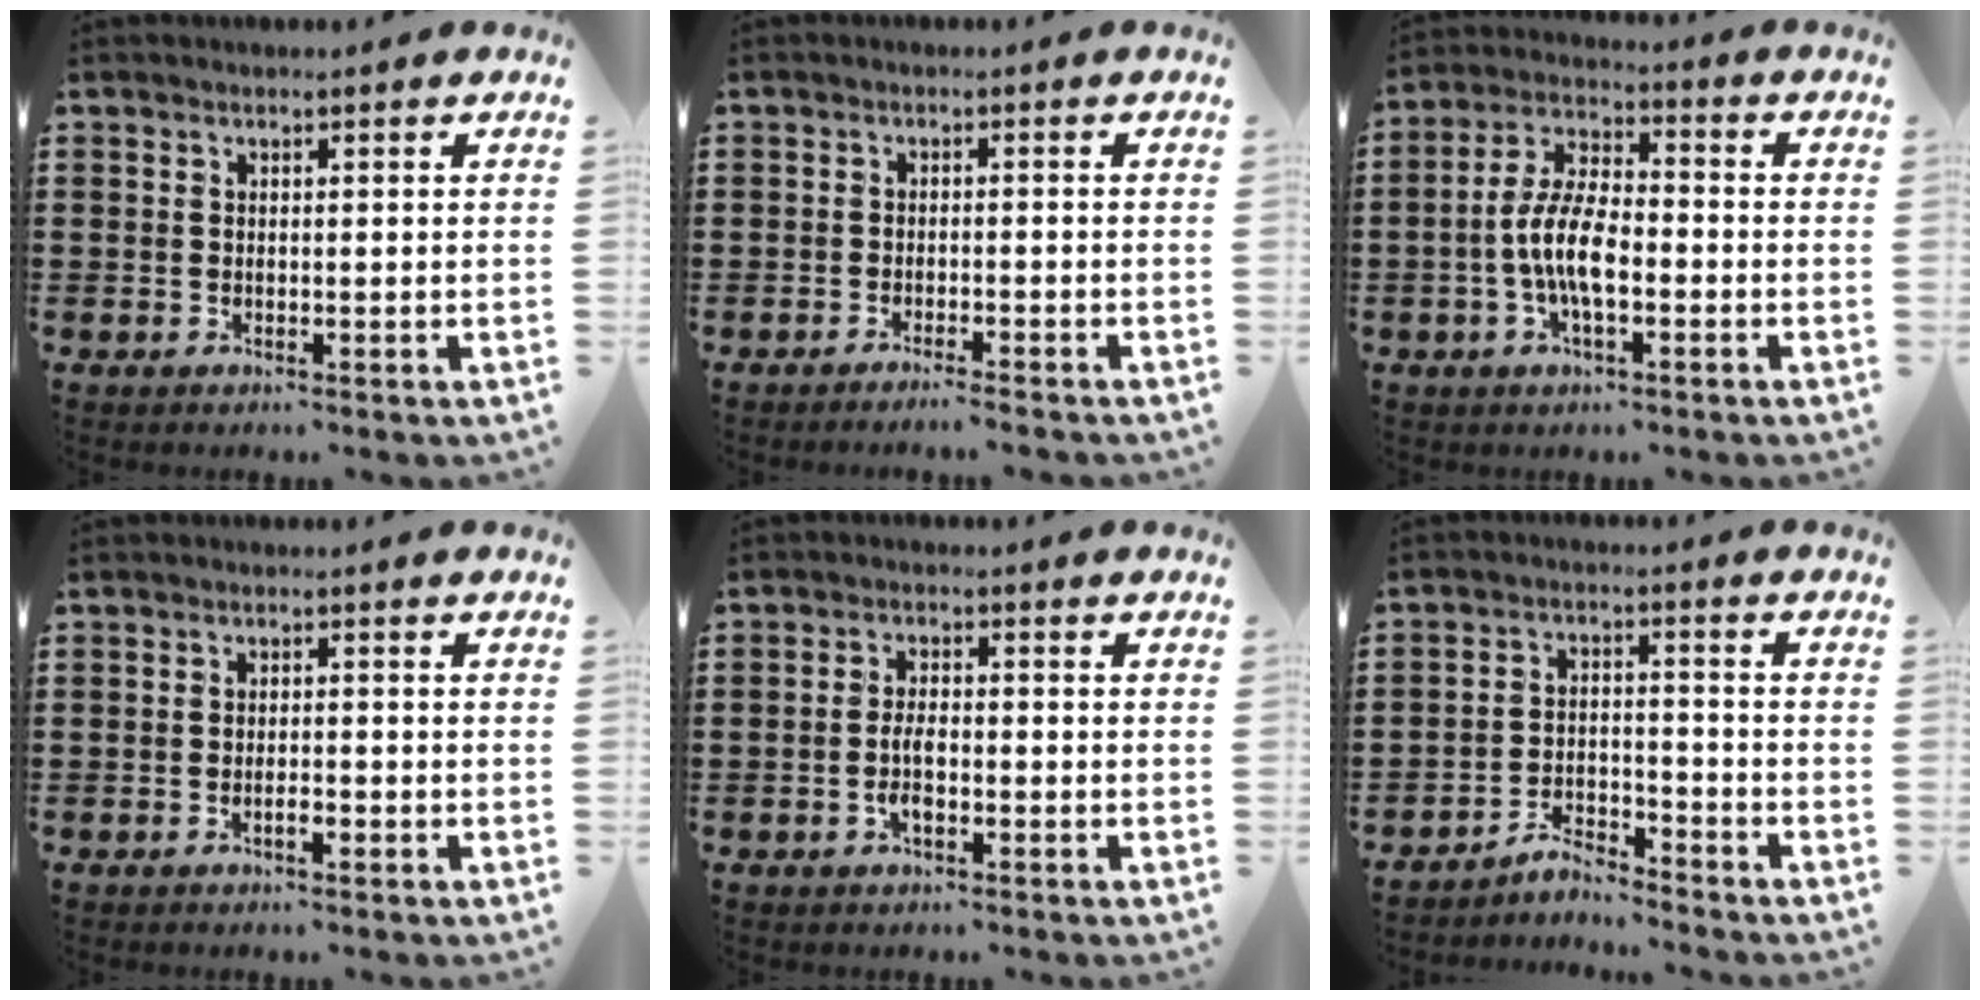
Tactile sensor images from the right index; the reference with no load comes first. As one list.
[{"total": 1.8, "force": [-1.7, -0.5, 0.6], "torque": [-0.010, -0.002, -0.031]}, {"total": 8.4, "force": [-2.2, 3.3, 7.3], "torque": [-0.166, -0.004, -0.048]}, {"total": 1.8, "force": [-0.9, 0.6, 1.4], "torque": [-0.026, 0.003, -0.017]}, {"total": 3.7, "force": [-1.2, 1.1, 3.3], "torque": [-0.082, -0.007, -0.027]}, {"total": 4.3, "force": [-4.2, 0.3, 0.7], "torque": [-0.017, 0.005, -0.086]}]